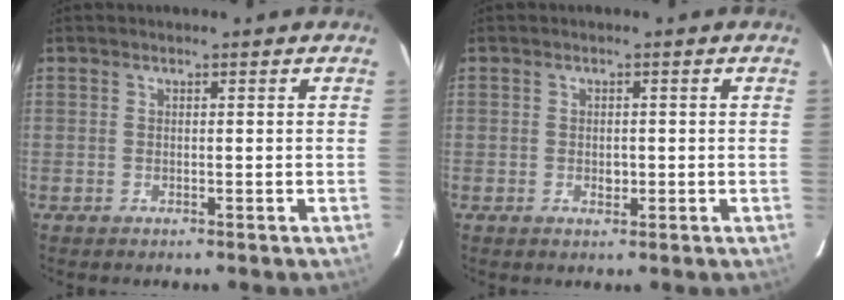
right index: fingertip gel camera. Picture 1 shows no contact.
{"total": 1.7, "force": [-0.3, 1.0, 1.3], "torque": [-0.023, 0.000, -0.003]}